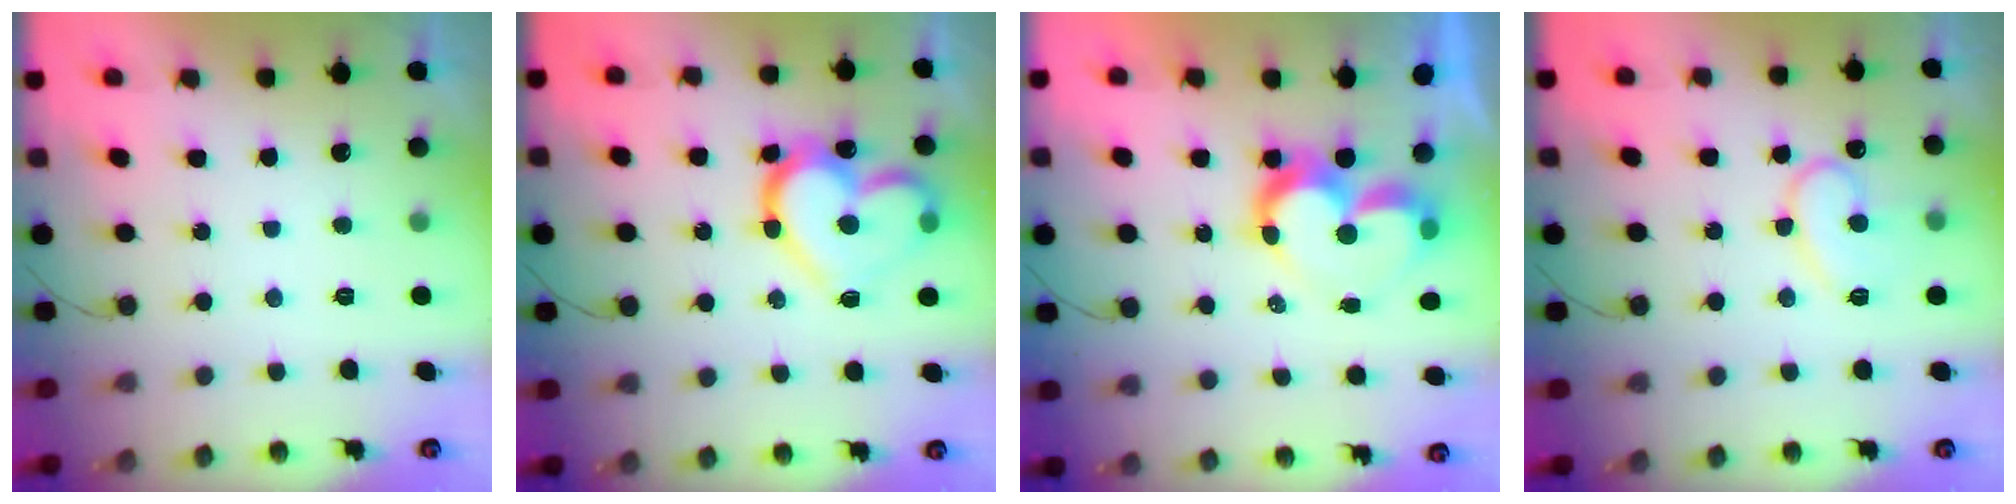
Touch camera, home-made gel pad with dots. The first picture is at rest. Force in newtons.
{"total": 19.3, "press": 19.2, "slide": 2.1}
{"total": 9.4, "press": 9.4, "slide": 0.9}
{"total": 13.1, "press": 13.0, "slide": 1.1}